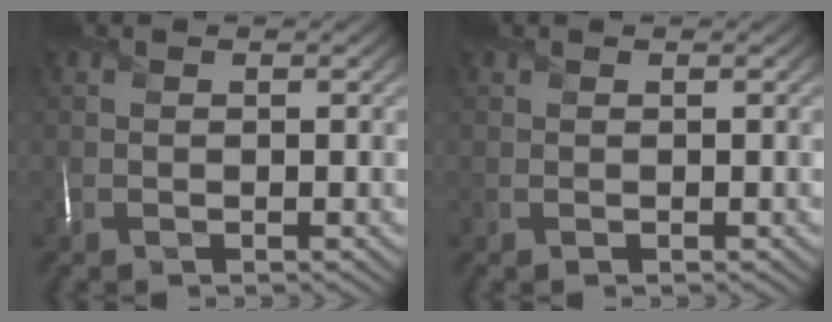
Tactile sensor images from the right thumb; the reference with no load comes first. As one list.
[{"total": 0.6, "force": [0.5, 0.1, 0.1], "torque": [-0.006, 0.001, 0.014]}]